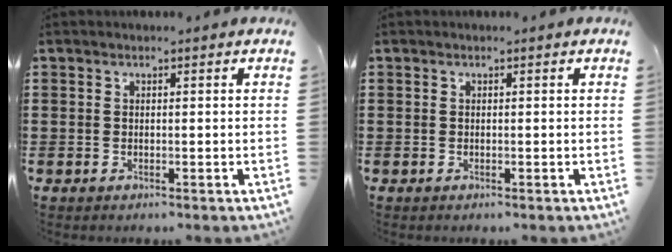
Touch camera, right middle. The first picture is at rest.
{"total": 0.0}